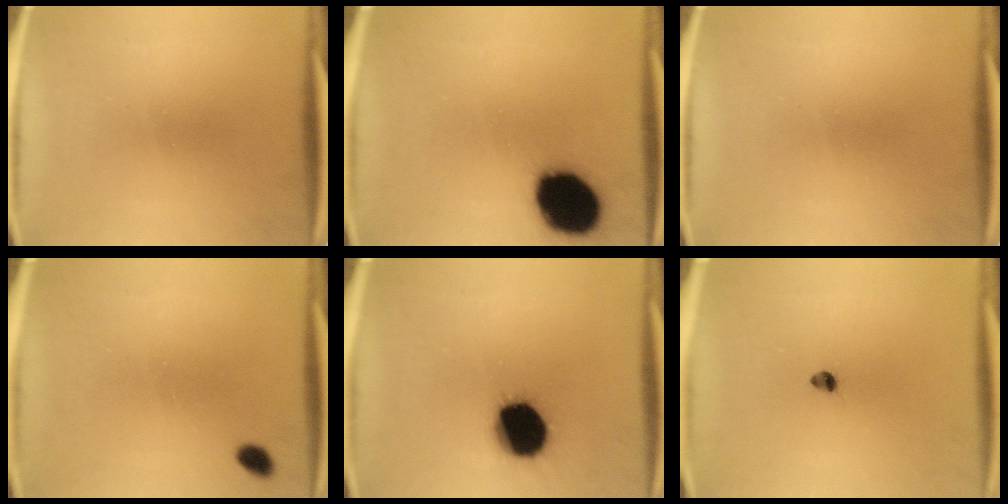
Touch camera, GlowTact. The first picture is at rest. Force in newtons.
{"total": 18.3}
{"total": 0.0}
{"total": 1.9}
{"total": 17.4}
{"total": 1.7}